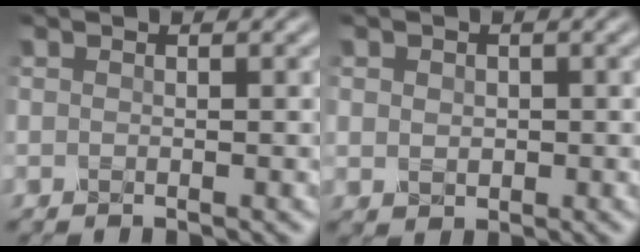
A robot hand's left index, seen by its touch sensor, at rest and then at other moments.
{"total": 1.4, "force": [0.2, 1.2, 0.7], "torque": [-0.012, -0.003, 0.005]}